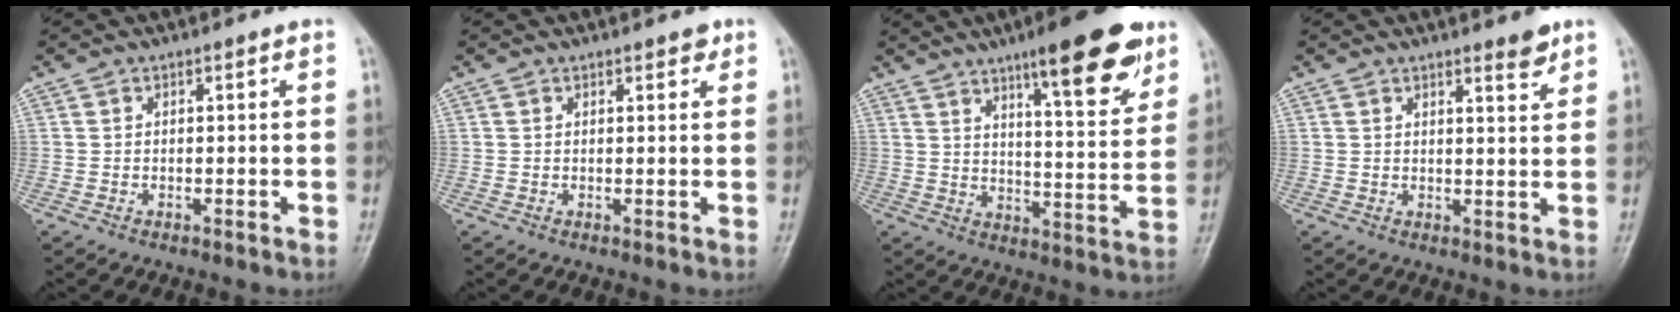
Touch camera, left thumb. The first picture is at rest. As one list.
[{"total": 1.8, "force": [1.2, 0.9, 1.0], "torque": [0.001, -0.004, 0.012]}, {"total": 16.8, "force": [10.3, 4.1, 12.6], "torque": [-0.147, -0.052, 0.152]}, {"total": 3.7, "force": [2.7, 0.9, 2.4], "torque": [-0.023, -0.019, 0.037]}]